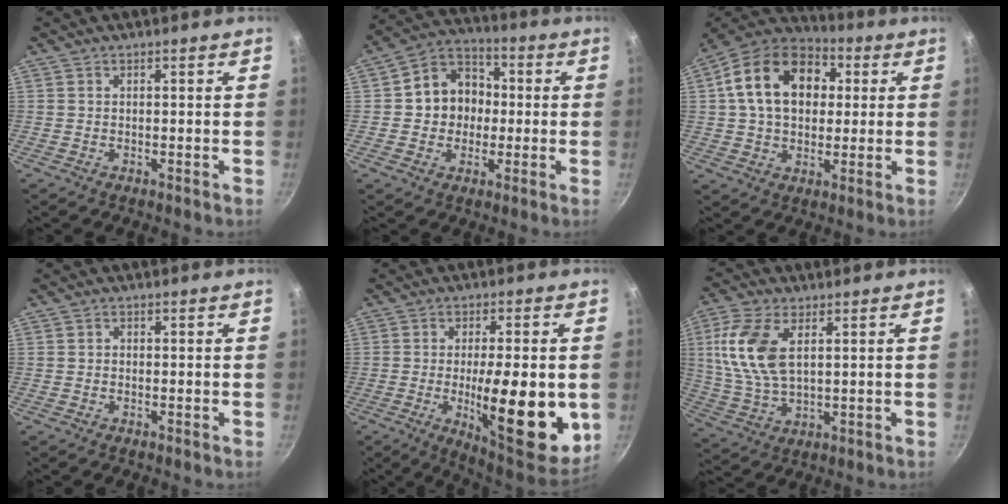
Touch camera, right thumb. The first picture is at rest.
{"total": 11.3, "force": [0.0, 9.9, 5.5], "torque": [-0.044, 0.026, -0.016]}
{"total": 18.9, "force": [4.0, 13.6, 12.5], "torque": [-0.192, 0.025, 0.053]}
{"total": 0.5, "force": [-0.2, 0.5, 0.1], "torque": [0.001, 0.003, -0.004]}
{"total": 19.7, "force": [-3.0, 6.2, 18.4], "torque": [-0.245, -0.011, -0.036]}
{"total": 12.7, "force": [3.4, 6.7, 10.2], "torque": [-0.209, -0.001, 0.071]}